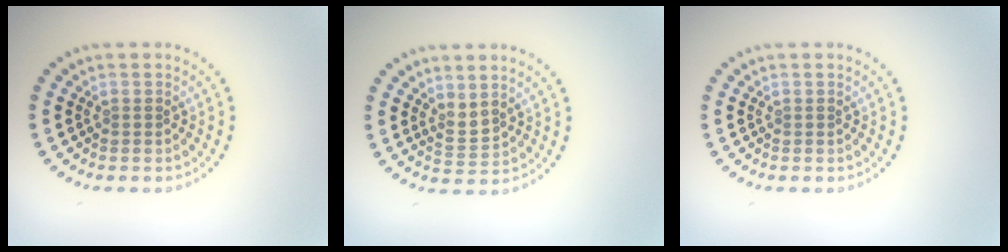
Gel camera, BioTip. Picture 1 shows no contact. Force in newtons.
{"total": 1.5, "press": 1.2, "slide": 0.9}
{"total": 0.0}